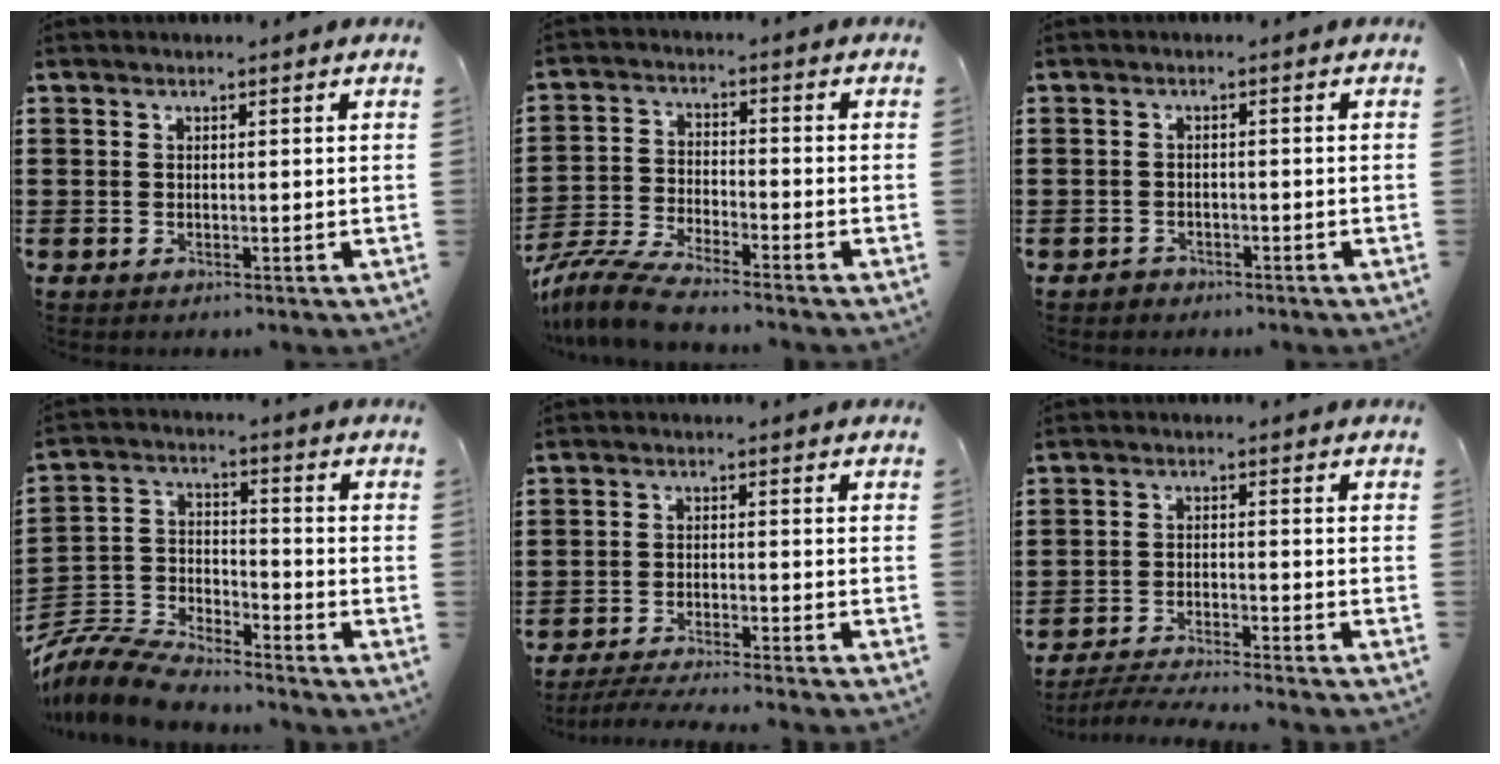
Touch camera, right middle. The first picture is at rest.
{"total": 6.2, "force": [-5.8, 0.3, 2.3], "torque": [-0.070, -0.012, -0.118]}
{"total": 1.1, "force": [-1.0, 0.5, 0.1], "torque": [-0.005, 0.002, -0.023]}
{"total": 9.0, "force": [-8.7, 1.3, 2.0], "torque": [-0.059, 0.006, -0.179]}
{"total": 3.7, "force": [-3.5, -0.3, 1.1], "torque": [-0.026, -0.006, -0.073]}
{"total": 4.0, "force": [-3.9, -0.3, 1.1], "torque": [-0.025, -0.006, -0.081]}